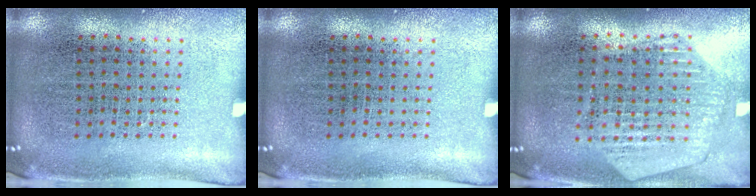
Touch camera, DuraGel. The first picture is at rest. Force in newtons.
{"total": 0.0}
{"total": 1.1, "press": 1.1, "slide": 0.2}